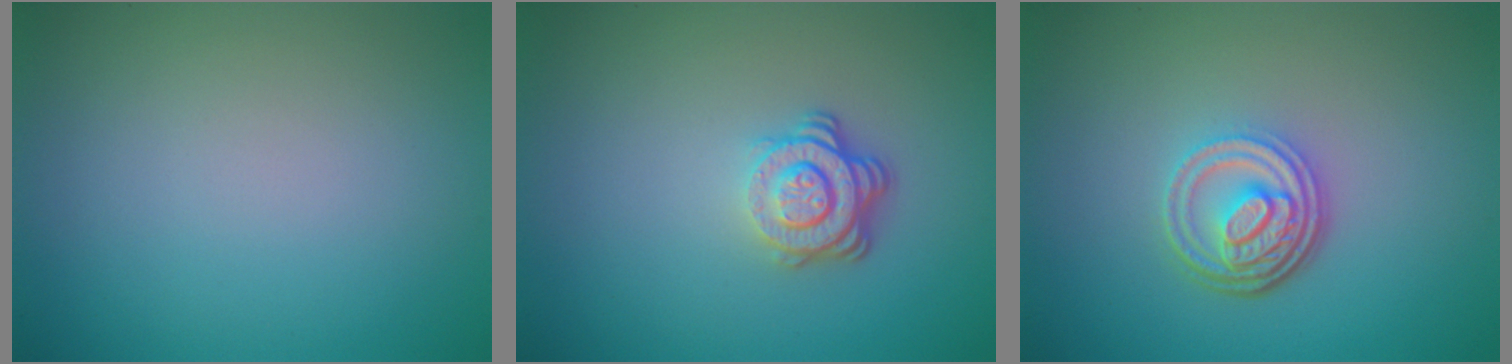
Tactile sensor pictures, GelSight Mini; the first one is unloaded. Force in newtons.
{"total": 3.6, "press": 2.6, "slide": 2.5}
{"total": 4.5, "press": 3.4, "slide": 3.0}